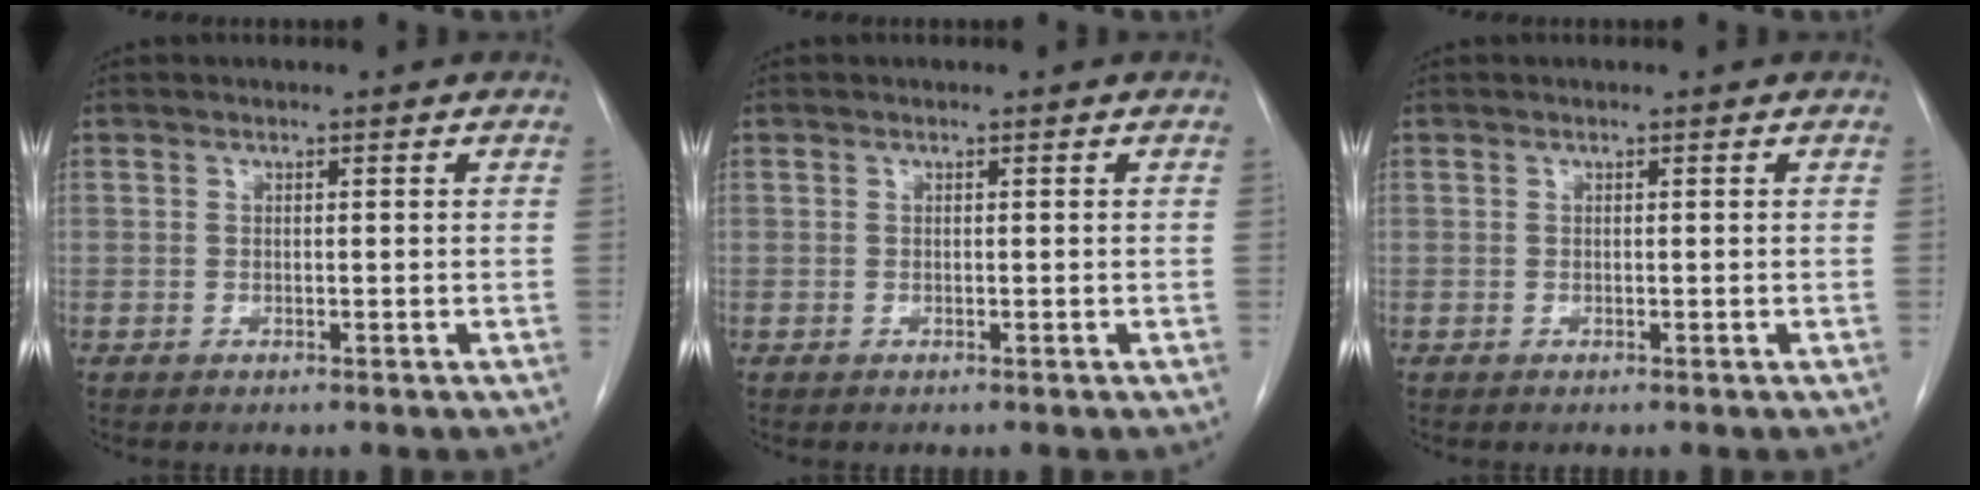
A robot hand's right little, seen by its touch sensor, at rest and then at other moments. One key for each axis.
{"total": 0.0}
{"total": 0.0}